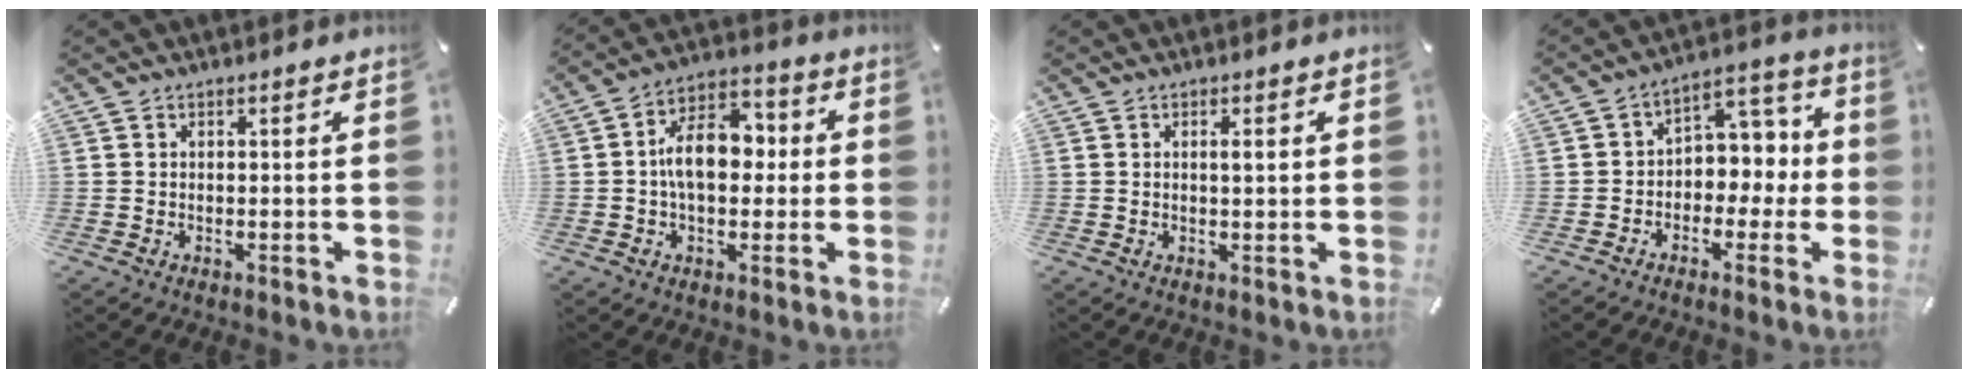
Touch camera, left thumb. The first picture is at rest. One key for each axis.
{"total": 12.1, "fx": 0.0, "fy": 7.5, "fz": 9.5, "tx": -0.156, "ty": 0.011, "tz": 0.001}
{"total": 2.2, "fx": 0.5, "fy": 0.6, "fz": 2.0, "tx": -0.033, "ty": 0.000, "tz": 0.004}
{"total": 7.2, "fx": -1.4, "fy": 6.3, "fz": 3.3, "tx": -0.041, "ty": 0.012, "tz": -0.029}